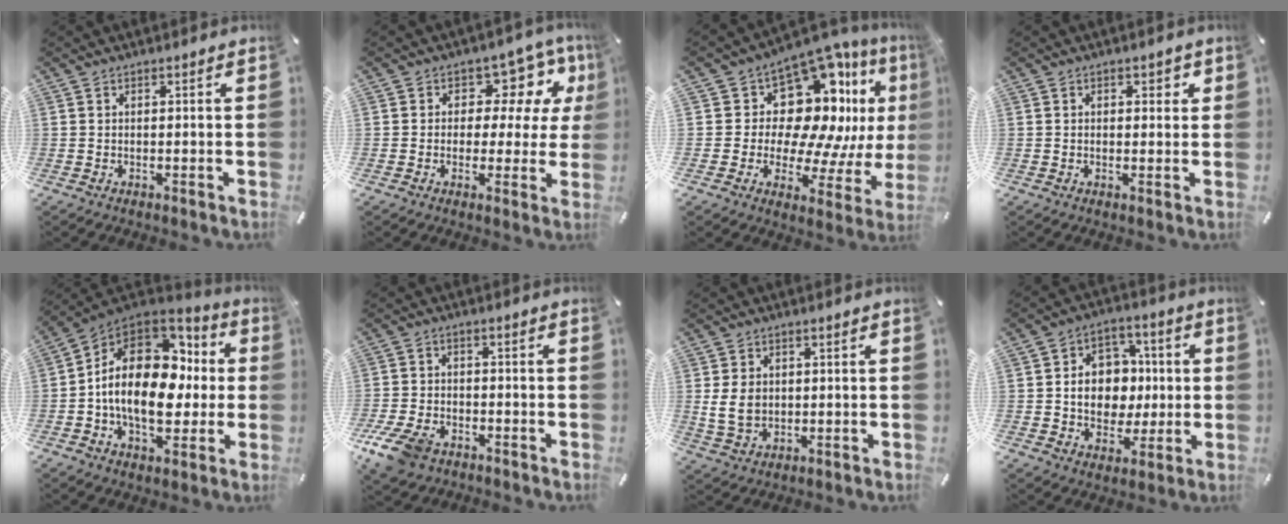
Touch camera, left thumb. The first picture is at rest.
{"total": 10.2, "force": [4.0, 7.4, 5.8], "torque": [-0.067, -0.033, 0.069]}
{"total": 18.7, "force": [7.8, 12.7, 11.2], "torque": [-0.166, -0.087, 0.142]}
{"total": 1.6, "force": [0.4, 1.3, 0.9], "torque": [-0.003, 0.000, 0.002]}
{"total": 21.5, "force": [-0.2, 14.3, 16.1], "torque": [-0.273, 0.000, 0.001]}
{"total": 8.2, "force": [-5.0, 5.0, 4.2], "torque": [-0.095, 0.020, -0.094]}
{"total": 6.4, "force": [0.2, 5.1, 3.8], "torque": [-0.086, 0.001, 0.003]}
{"total": 11.4, "force": [-0.2, 9.8, 5.7], "torque": [-0.089, 0.012, 0.003]}